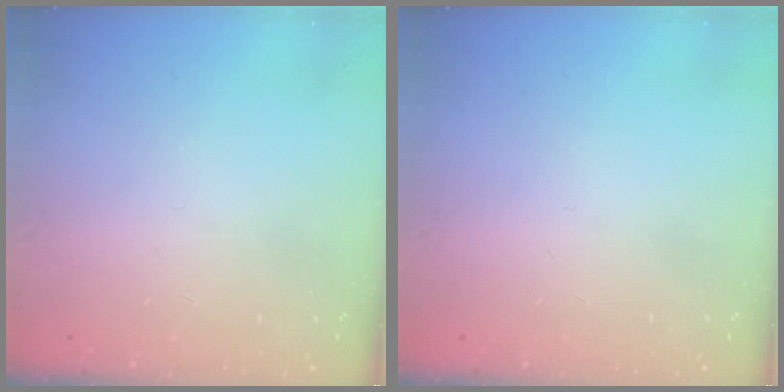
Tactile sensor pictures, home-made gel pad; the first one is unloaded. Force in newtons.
{"total": 0.0}